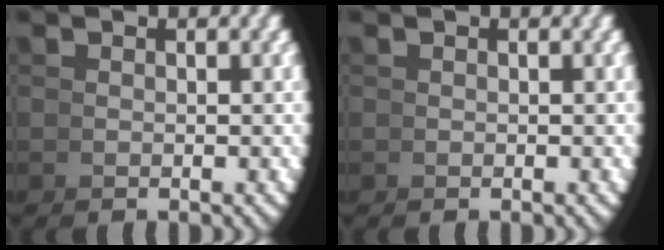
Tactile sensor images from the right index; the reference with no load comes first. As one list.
[{"total": 0.0}]